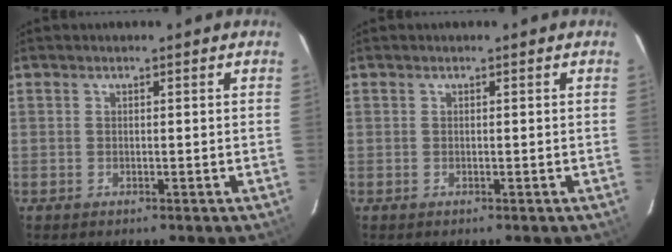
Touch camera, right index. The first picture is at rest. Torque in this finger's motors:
{"motor_torque": [0.01, -0.02, 0.04, 0.00]}